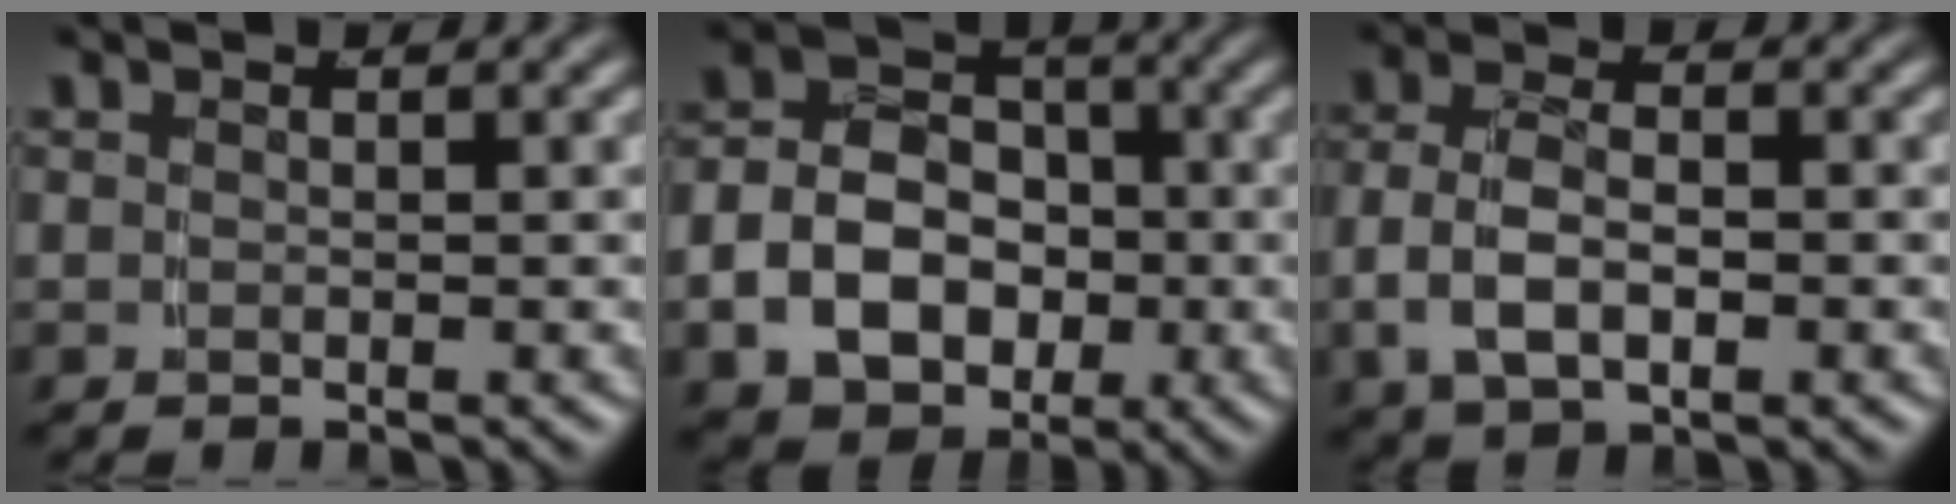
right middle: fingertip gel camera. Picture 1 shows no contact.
{"total": 11.1, "force": [-2.4, 9.3, 5.6], "torque": [-0.107, -0.026, -0.043]}
{"total": 4.9, "force": [-0.7, 3.2, 3.7], "torque": [-0.077, -0.005, -0.008]}